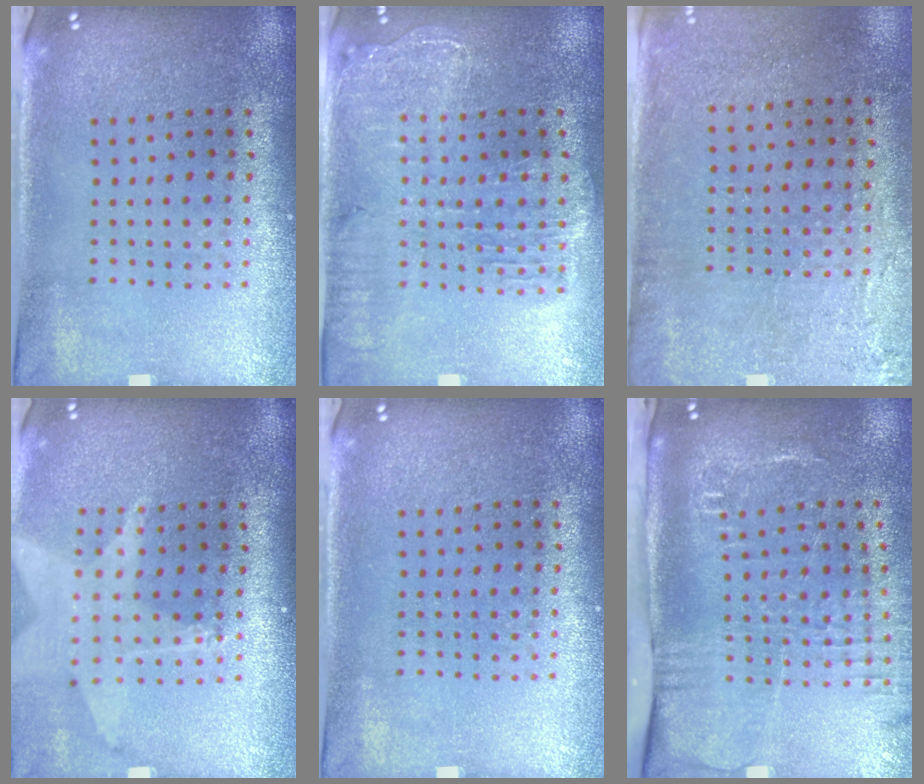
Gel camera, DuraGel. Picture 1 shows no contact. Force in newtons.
{"total": 2.0, "press": 1.8, "slide": 0.8}
{"total": 2.9, "press": 2.4, "slide": 1.6}
{"total": 1.8, "press": 1.5, "slide": 1.1}
{"total": 0.0}
{"total": 2.7, "press": 2.2, "slide": 1.7}